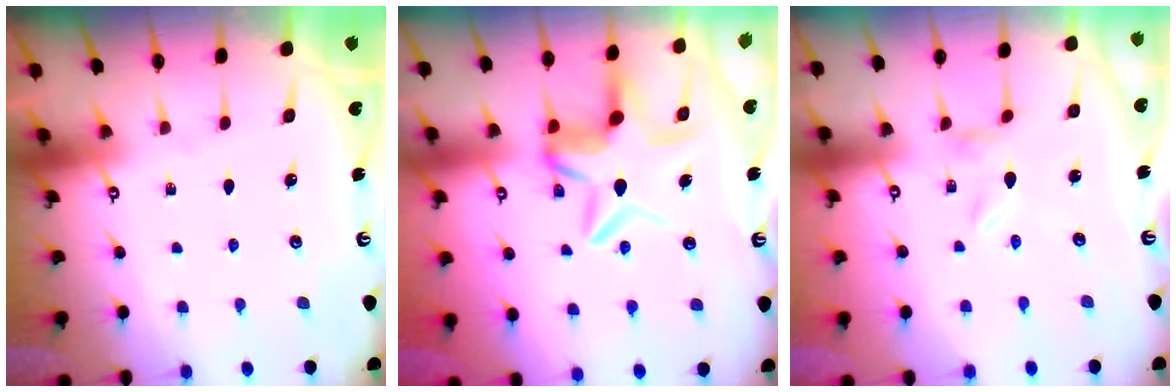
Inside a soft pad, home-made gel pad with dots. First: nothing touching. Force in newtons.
{"total": 8.9, "press": 8.6, "slide": 2.2}
{"total": 0.7, "press": 0.7, "slide": 0.2}